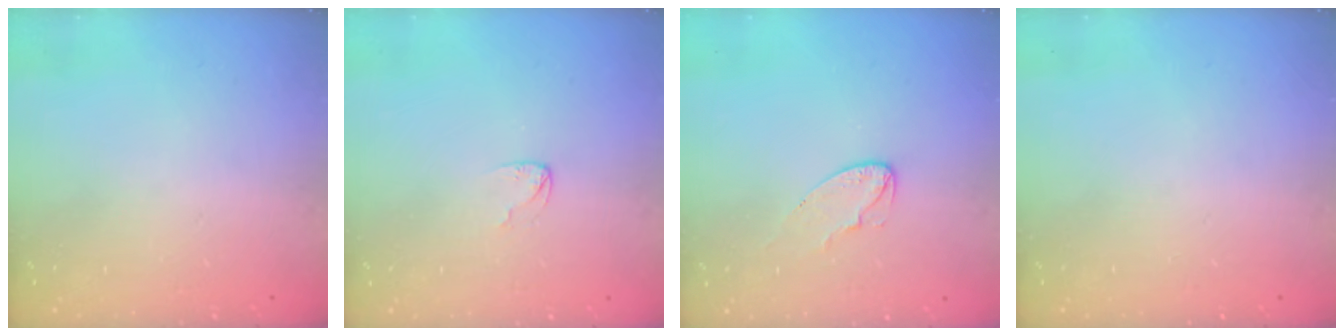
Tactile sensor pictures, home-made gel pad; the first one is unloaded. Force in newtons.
{"total": 3.5, "press": 3.5, "slide": 0.4}
{"total": 5.3, "press": 5.2, "slide": 0.6}
{"total": 0.0}